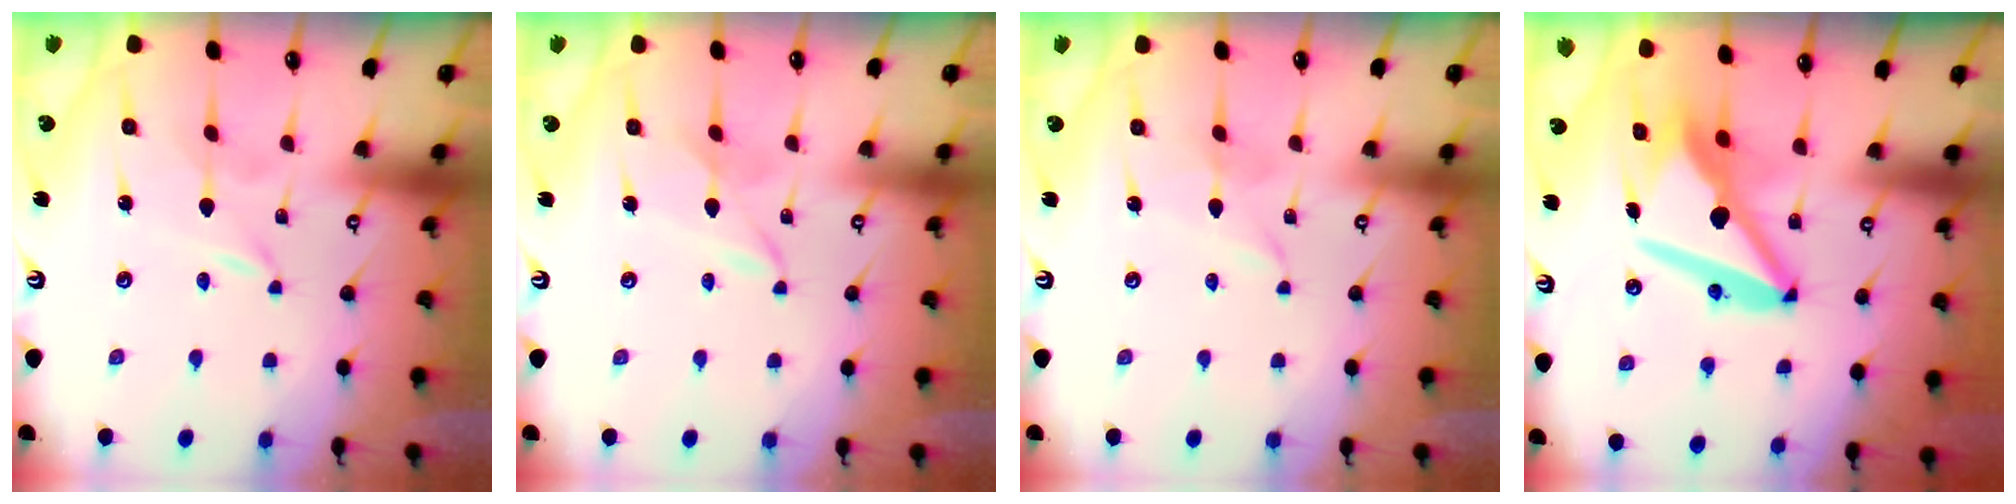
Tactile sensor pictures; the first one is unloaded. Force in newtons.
{"total": 2.9, "press": 2.9, "slide": 0.3}
{"total": 2.0, "press": 2.0, "slide": 0.1}
{"total": 13.8, "press": 13.7, "slide": 2.1}